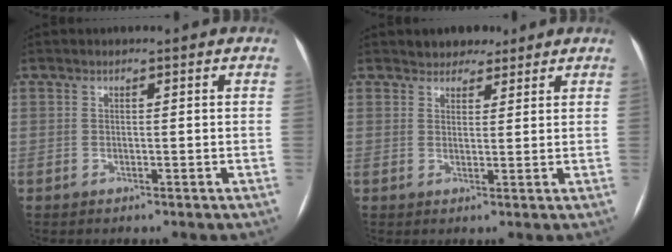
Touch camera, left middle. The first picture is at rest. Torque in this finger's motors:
{"motor_torque": [0.31, -0.22, -0.07, 0.00]}